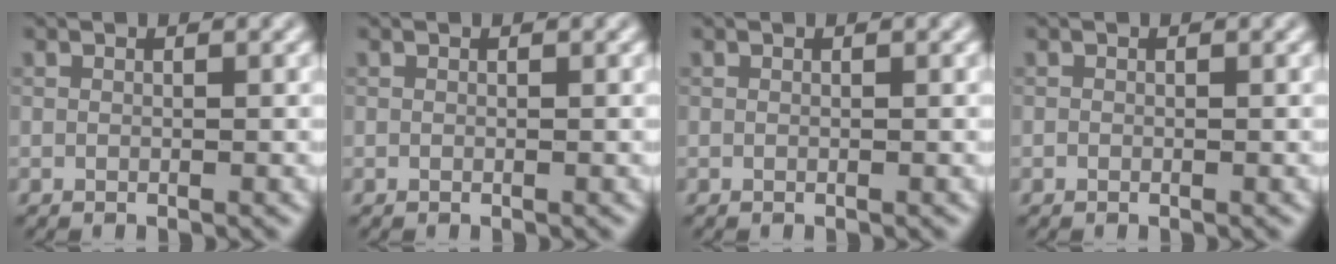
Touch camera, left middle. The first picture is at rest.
{"total": 0.0}
{"total": 0.0}
{"total": 0.0}